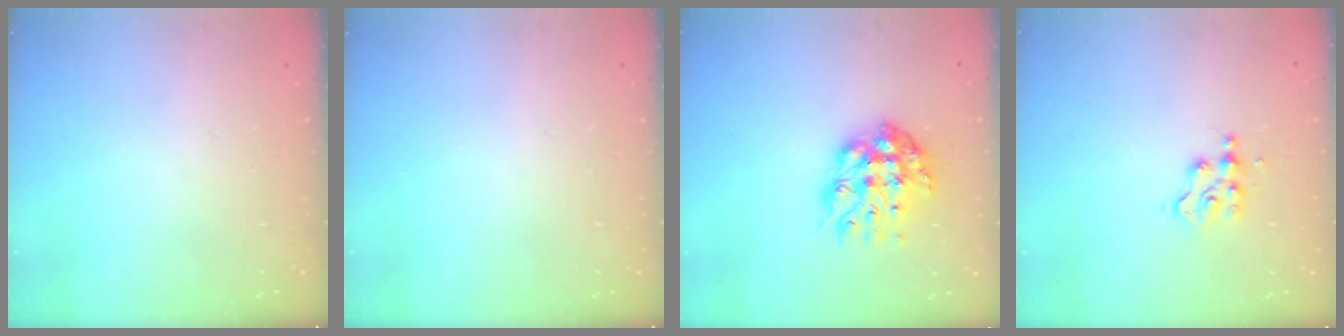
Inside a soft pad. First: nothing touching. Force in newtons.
{"total": 0.0}
{"total": 12.5, "press": 12.5, "slide": 0.9}
{"total": 3.5, "press": 3.5, "slide": 0.1}